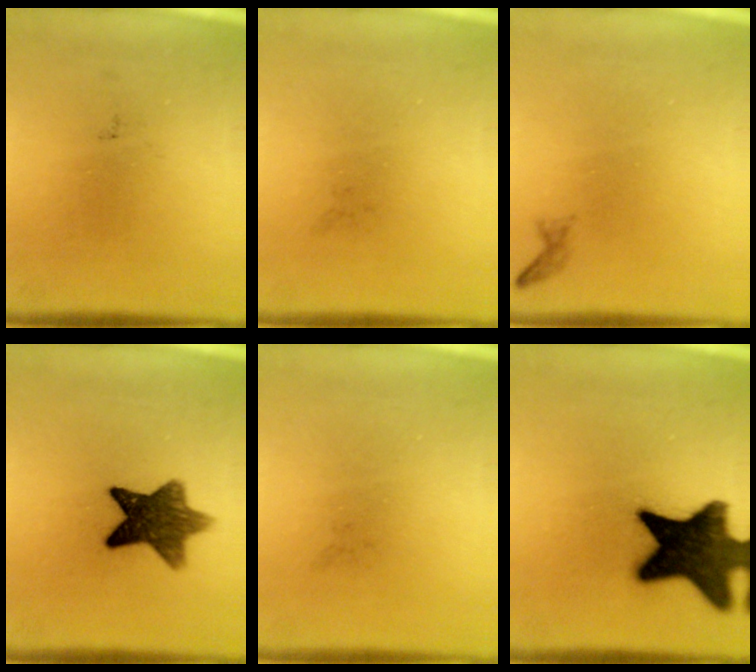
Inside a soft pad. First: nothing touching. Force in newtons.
{"total": 0.0}
{"total": 0.6}
{"total": 9.8}
{"total": 0.0}
{"total": 19.3}